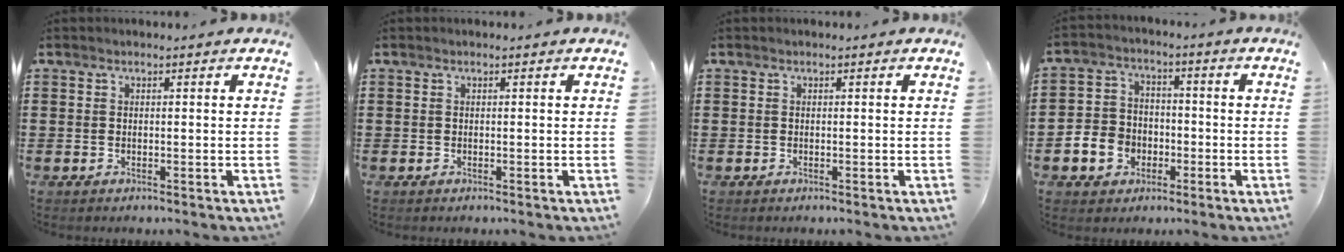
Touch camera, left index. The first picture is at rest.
{"total": 0.0}
{"total": 0.0}
{"total": 5.9, "force": [-2.3, 5.0, 2.0], "torque": [-0.060, 0.016, -0.046]}